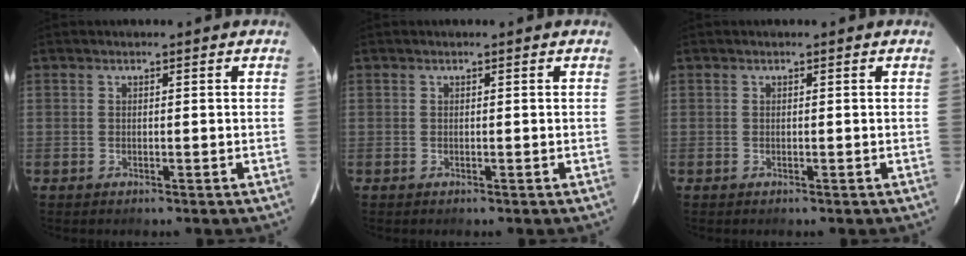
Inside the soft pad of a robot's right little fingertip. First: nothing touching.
{"total": 0.0}
{"total": 0.0}